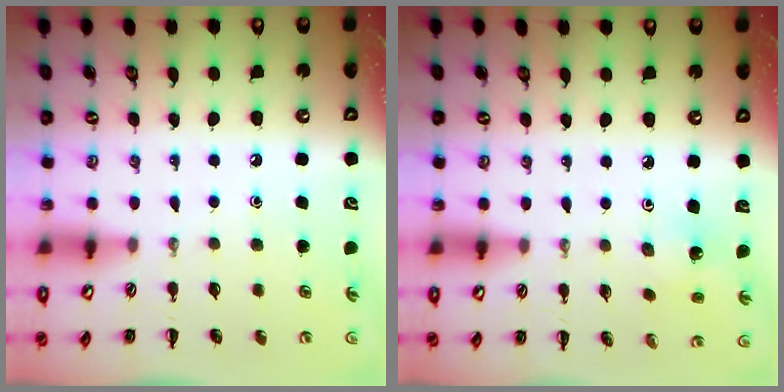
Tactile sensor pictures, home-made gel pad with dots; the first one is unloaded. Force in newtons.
{"total": 1.7, "press": 1.5, "slide": 0.7}